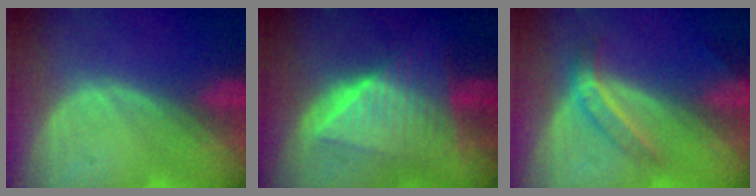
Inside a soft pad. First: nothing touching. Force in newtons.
{"total": 8.7, "press": 8.7, "slide": 0.4}
{"total": 4.1, "press": 4.1, "slide": 0.3}